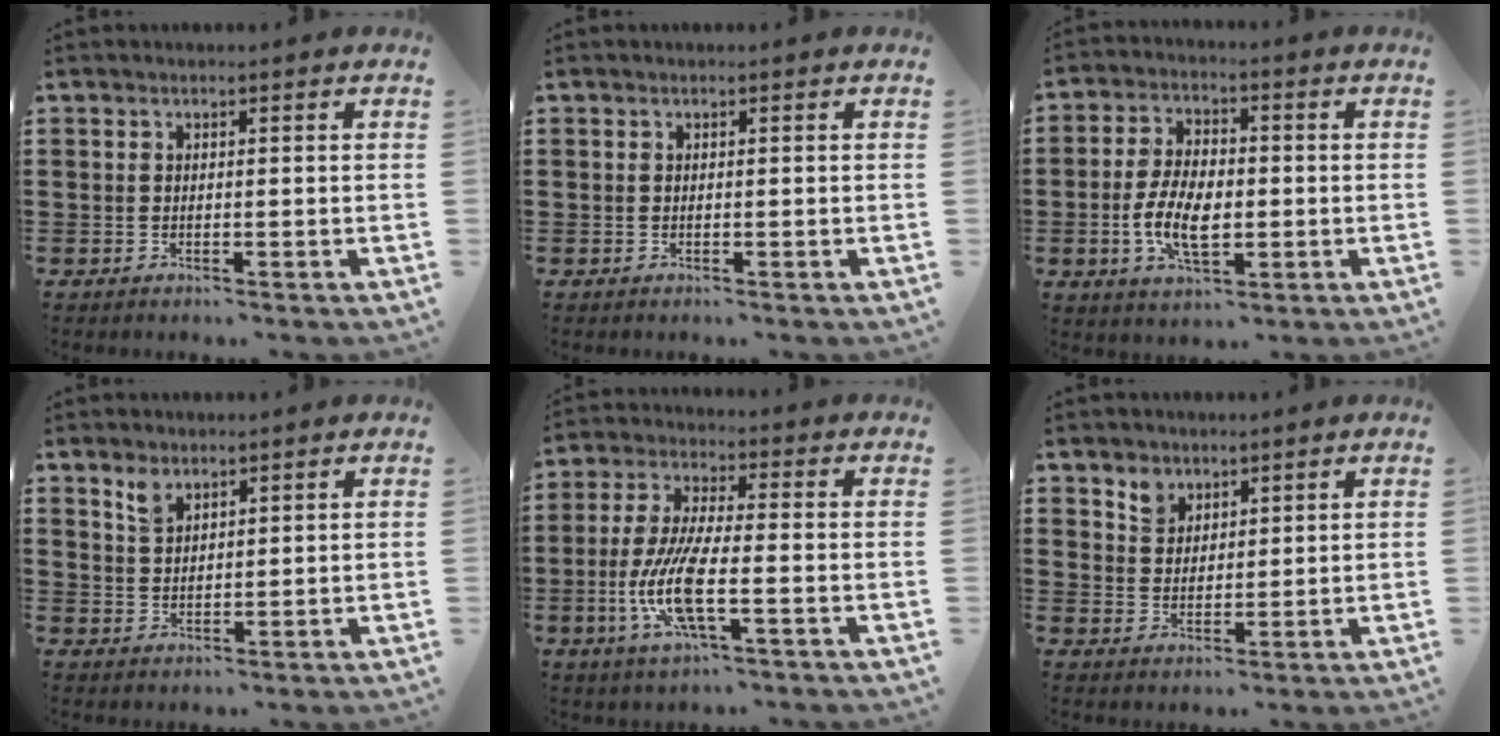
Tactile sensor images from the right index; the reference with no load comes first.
{"total": 0.0}
{"total": 7.9, "force": [-1.5, 3.9, 6.7], "torque": [-0.150, 0.000, -0.034]}
{"total": 3.2, "force": [2.4, 1.6, 1.4], "torque": [-0.034, 0.003, 0.046]}
{"total": 10.1, "force": [-3.0, 2.8, 9.2], "torque": [-0.207, -0.016, -0.060]}
{"total": 3.8, "force": [2.7, 2.6, 0.5], "torque": [-0.014, 0.007, 0.052]}